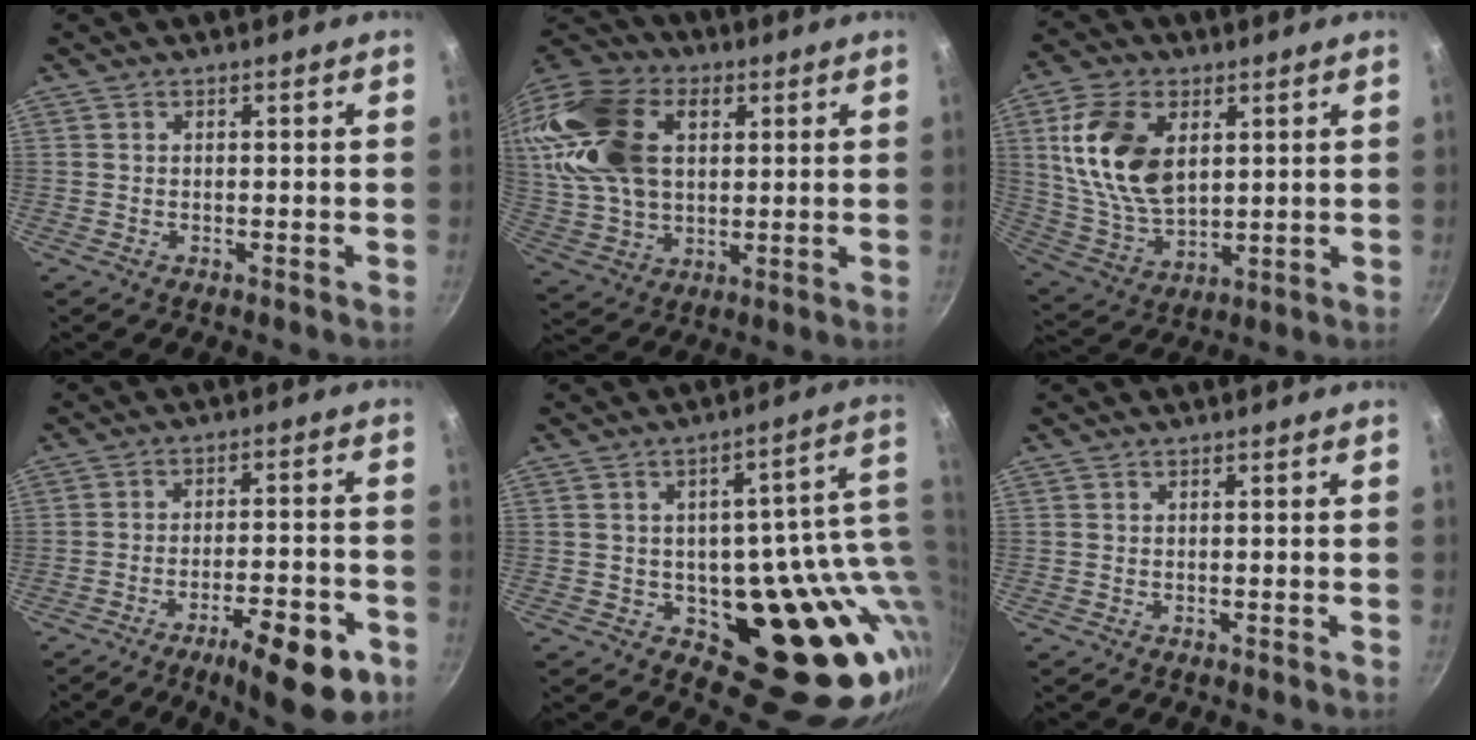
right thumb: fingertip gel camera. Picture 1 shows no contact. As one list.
[{"total": 22.7, "force": [5.8, 15.1, 16.0], "torque": [-0.311, 0.009, 0.107]}, {"total": 16.2, "force": [4.3, 10.0, 12.0], "torque": [-0.211, -0.017, 0.095]}, {"total": 13.8, "force": [-7.3, 4.1, 11.0], "torque": [-0.136, 0.034, -0.099]}, {"total": 21.7, "force": [0.4, 12.2, 17.9], "torque": [-0.168, -0.023, 0.024]}, {"total": 0.0}]